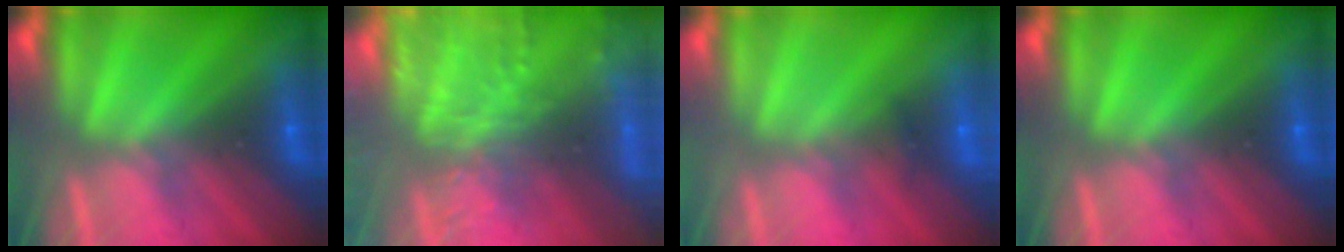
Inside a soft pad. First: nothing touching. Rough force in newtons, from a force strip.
{"total": 8.3}
{"total": 1.7}
{"total": 0.0}